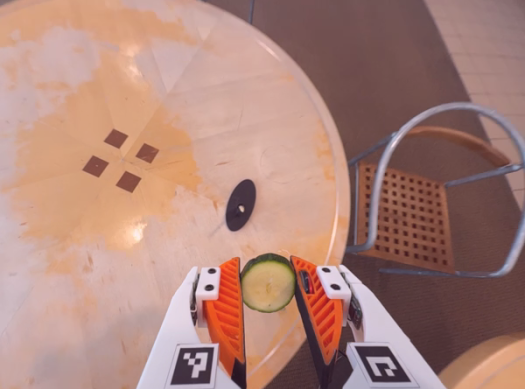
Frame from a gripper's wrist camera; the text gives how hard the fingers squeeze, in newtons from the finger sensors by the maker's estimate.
{"total": 8.9, "left": 9.1, "right": 8.8}